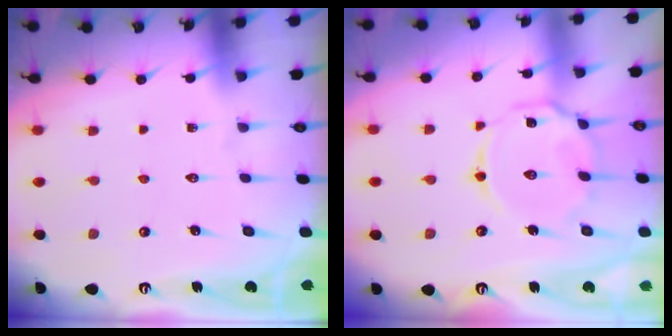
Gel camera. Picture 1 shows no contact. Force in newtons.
{"total": 9.8, "press": 9.7, "slide": 0.6}